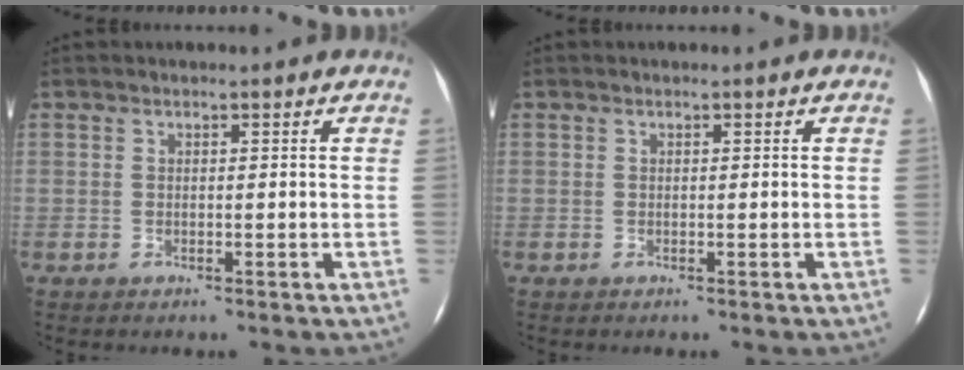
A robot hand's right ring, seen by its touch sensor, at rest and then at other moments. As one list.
[{"total": 0.0}]